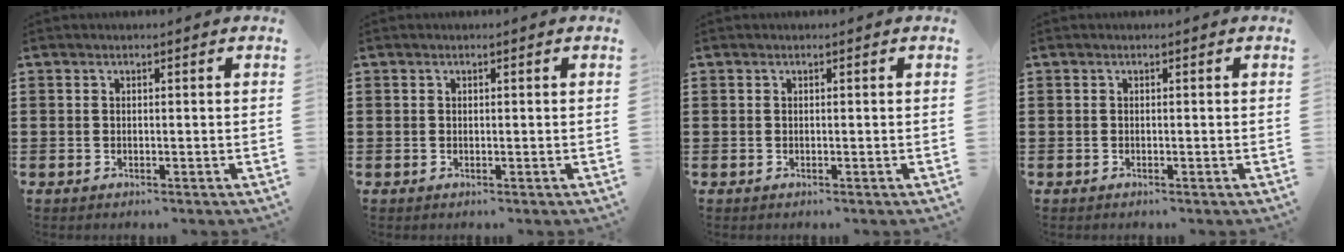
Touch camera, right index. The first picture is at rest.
{"total": 0.0}
{"total": 0.0}
{"total": 0.0}